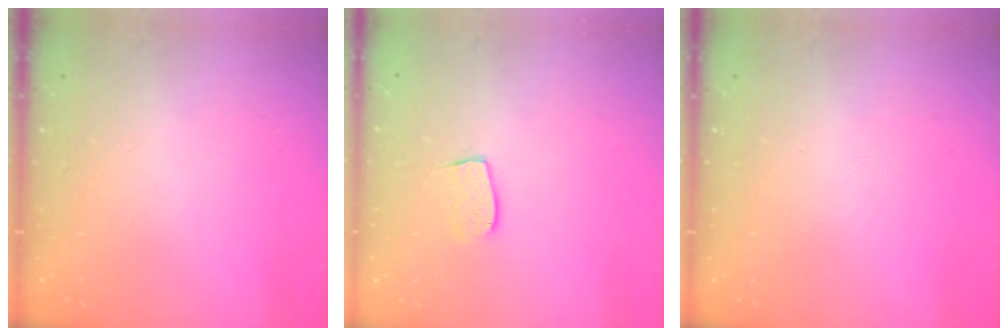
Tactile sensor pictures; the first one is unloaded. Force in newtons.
{"total": 5.5, "press": 5.5, "slide": 0.4}
{"total": 0.0}